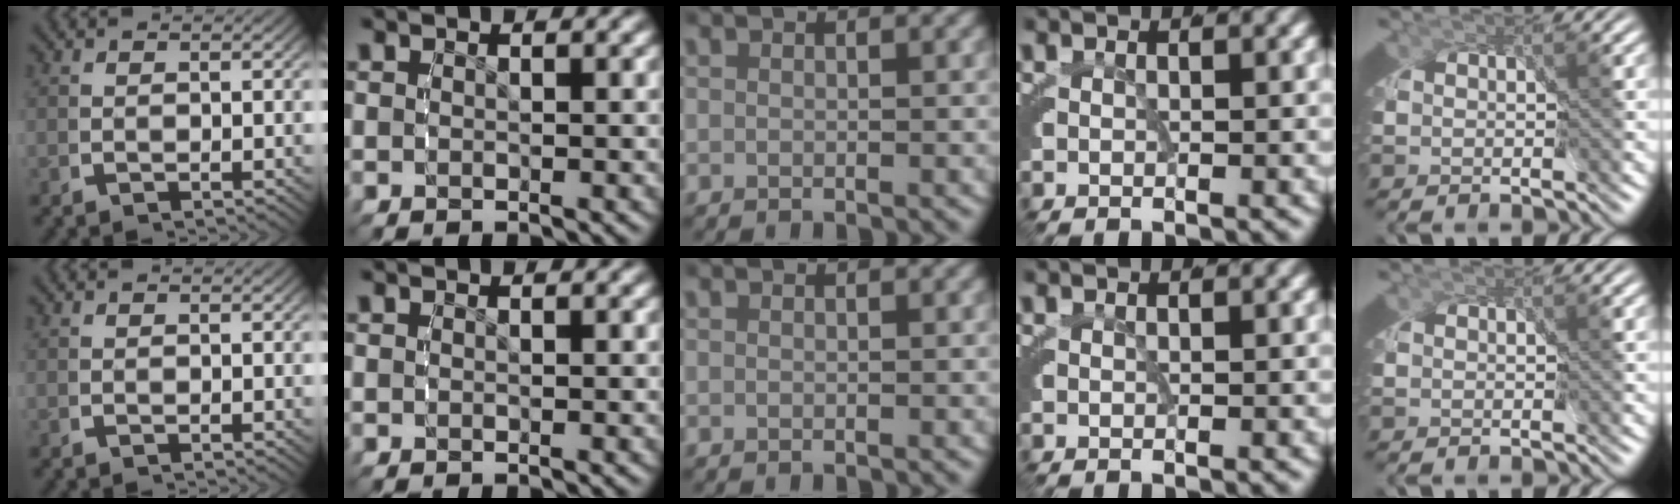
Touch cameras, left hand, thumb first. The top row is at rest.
{}